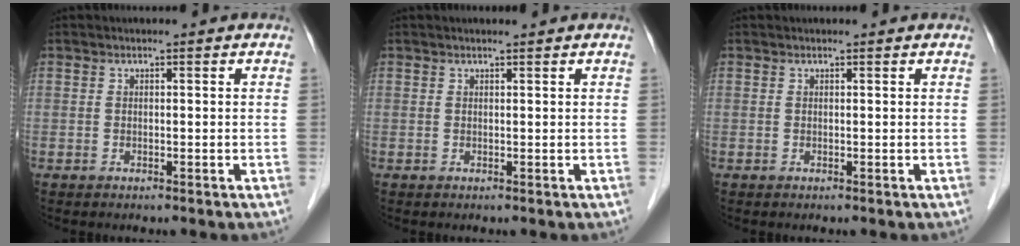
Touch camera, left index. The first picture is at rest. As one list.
[{"total": 1.1, "force": [1.0, 0.0, 0.4], "torque": [-0.007, 0.006, 0.018]}, {"total": 1.0, "force": [1.0, 0.2, 0.2], "torque": [-0.007, 0.016, 0.015]}]